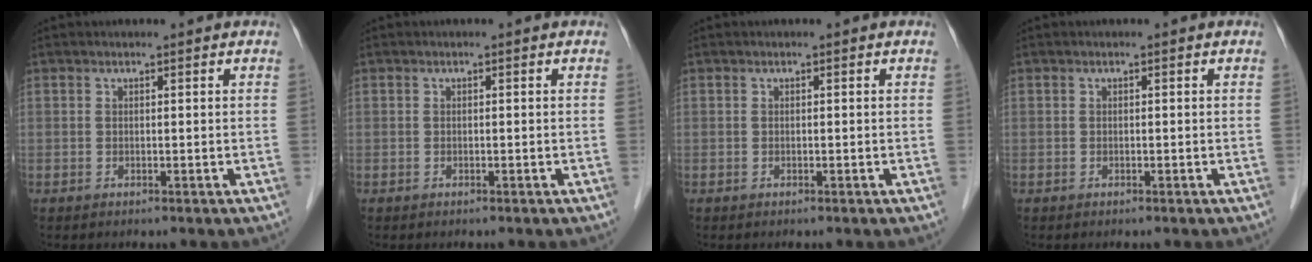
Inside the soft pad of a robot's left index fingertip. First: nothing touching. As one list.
[{"total": 0.0}, {"total": 0.0}, {"total": 0.0}]